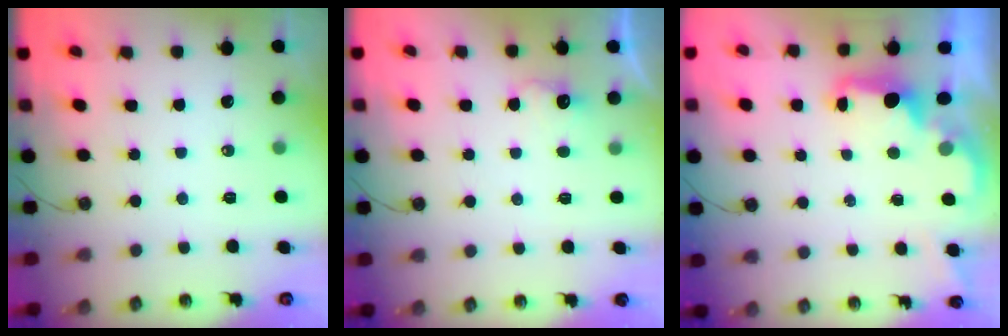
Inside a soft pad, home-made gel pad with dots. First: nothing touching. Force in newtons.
{"total": 3.8, "press": 3.7, "slide": 0.9}
{"total": 2.0, "press": 1.9, "slide": 0.8}